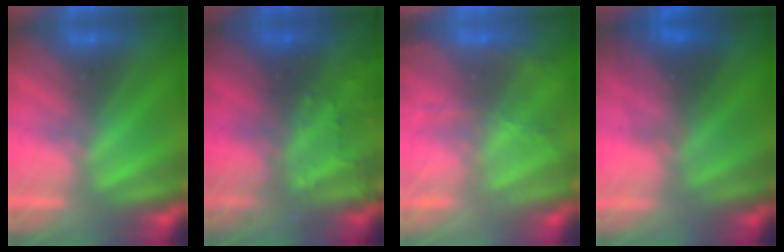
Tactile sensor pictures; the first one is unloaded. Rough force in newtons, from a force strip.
{"total": 7.8}
{"total": 10.8}
{"total": 2.1}